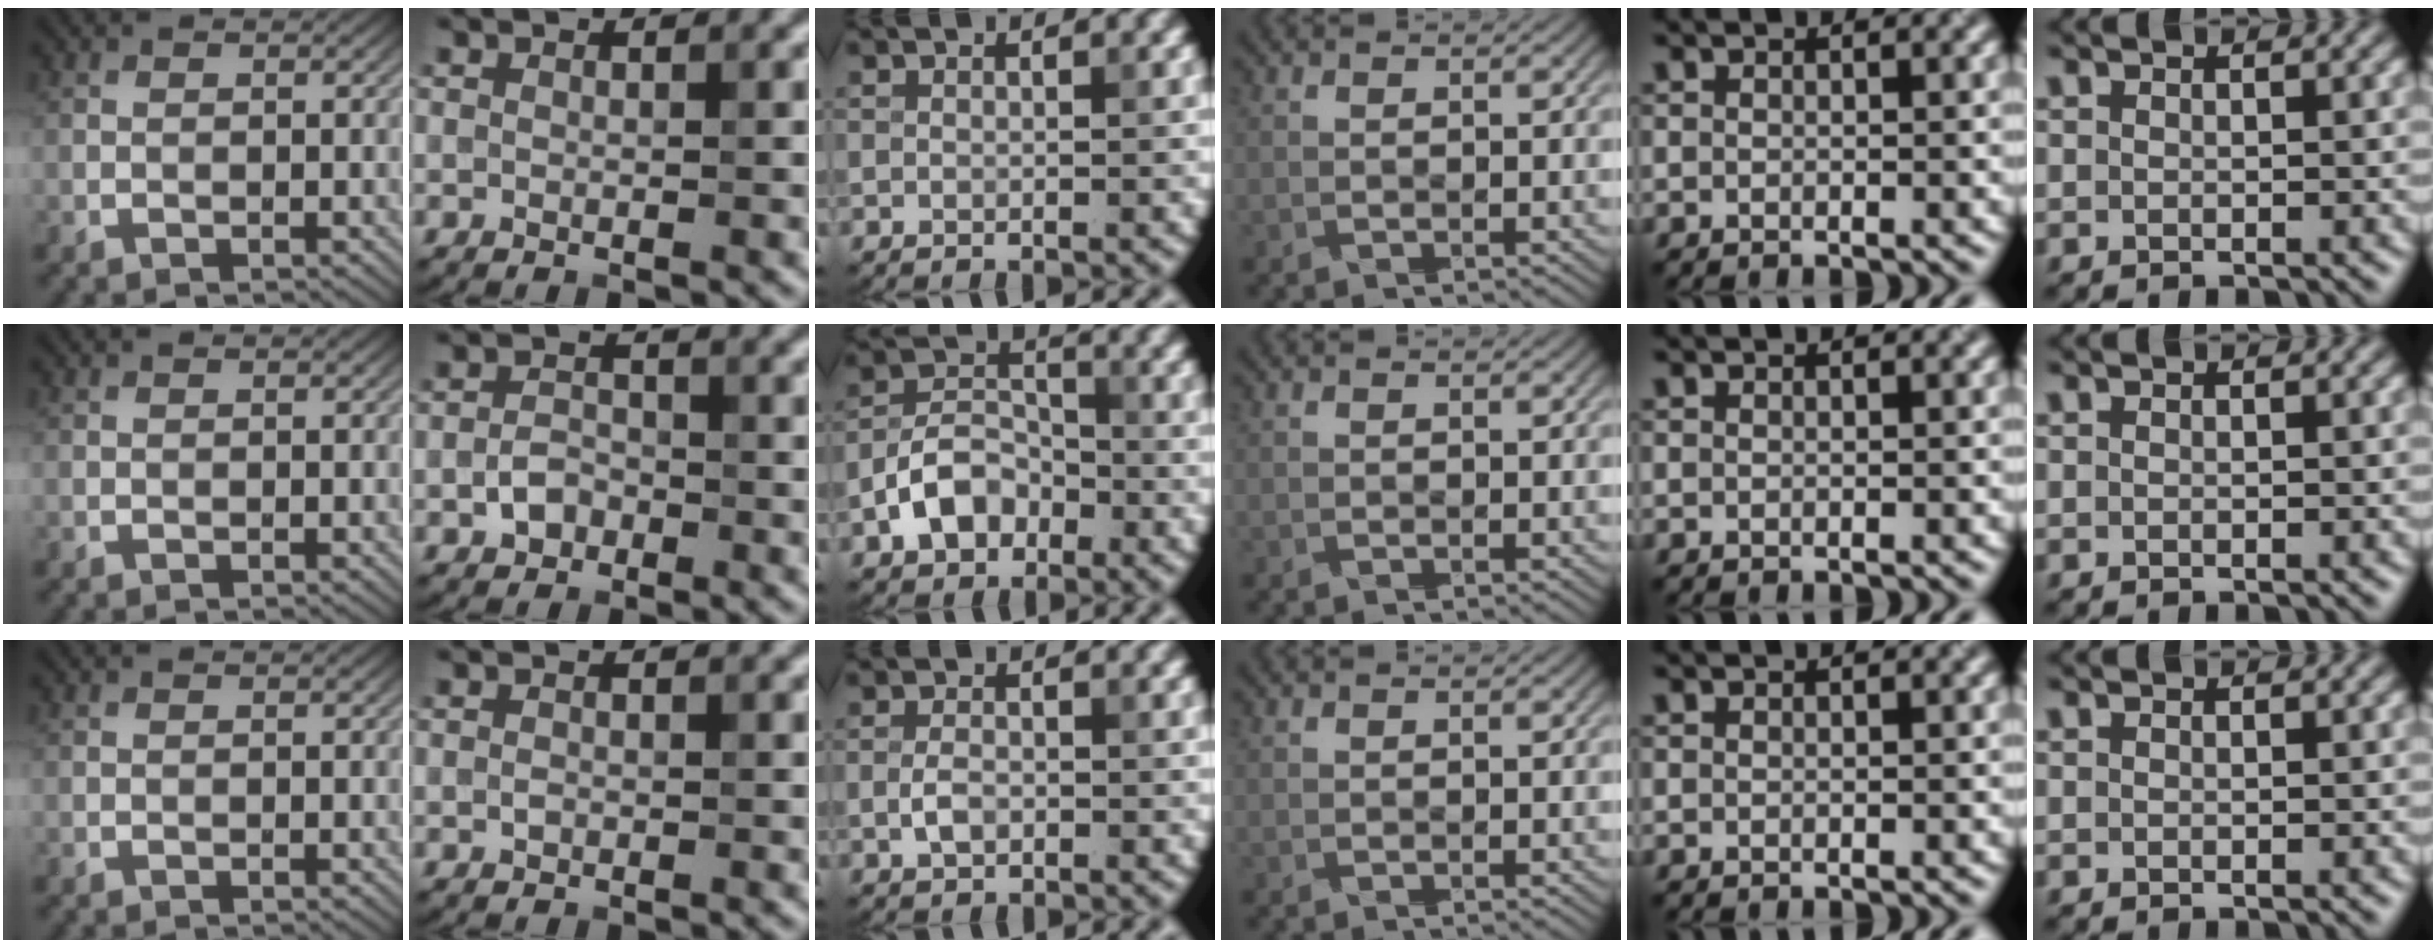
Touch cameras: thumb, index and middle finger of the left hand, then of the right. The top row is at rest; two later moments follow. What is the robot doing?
{"motion": "fold", "object": "receipt paper"}